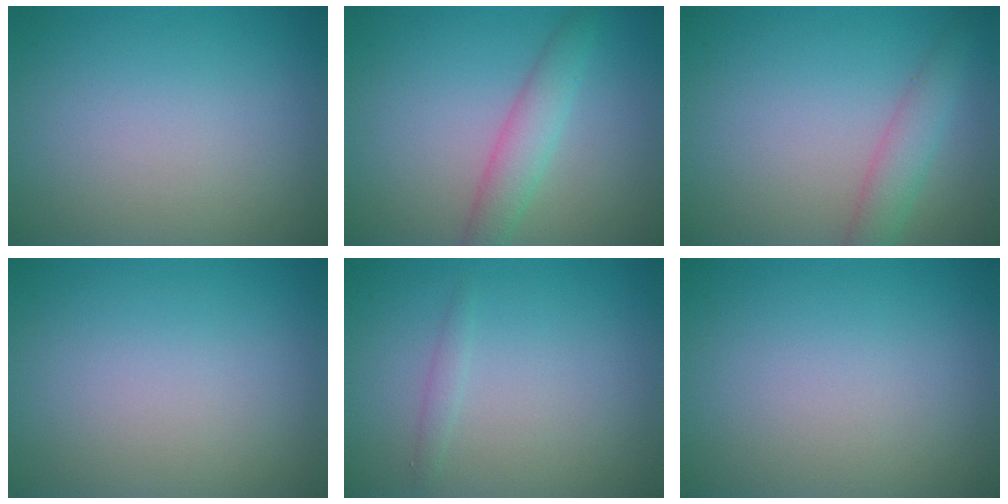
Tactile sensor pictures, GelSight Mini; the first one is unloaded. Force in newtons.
{"total": 3.1, "press": 3.0, "slide": 0.2}
{"total": 2.2, "press": 2.2, "slide": 0.1}
{"total": 0.0}
{"total": 0.8, "press": 0.8, "slide": 0.1}
{"total": 0.0}